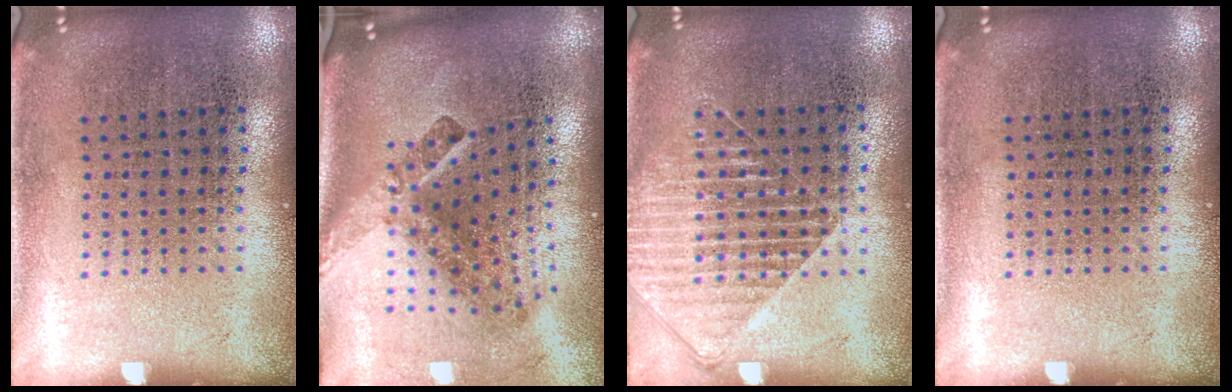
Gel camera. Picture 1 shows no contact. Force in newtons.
{"total": 2.9, "press": 1.8, "slide": 2.3}
{"total": 1.6, "press": 1.4, "slide": 0.8}
{"total": 0.0}